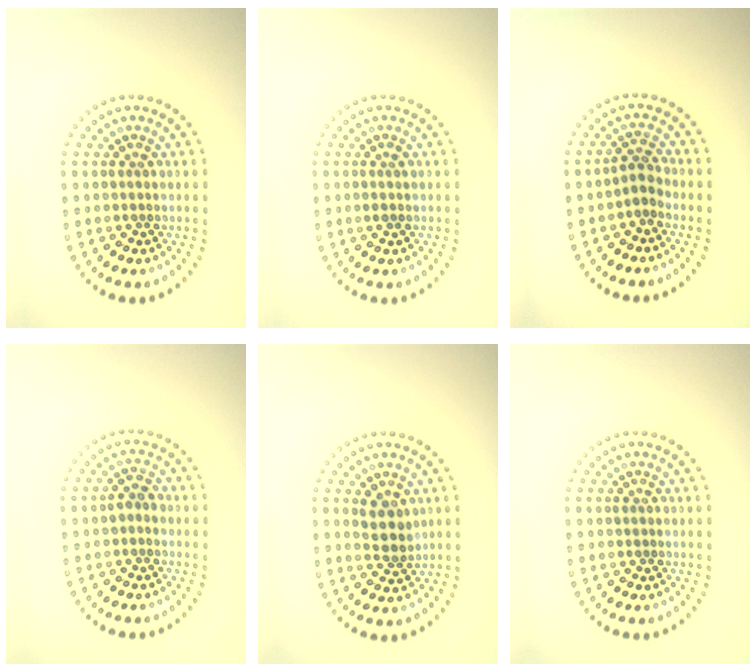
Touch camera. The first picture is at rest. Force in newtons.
{"total": 0.8, "press": 0.8, "slide": 0.3}
{"total": 1.9, "press": 1.3, "slide": 1.3}
{"total": 1.4, "press": 1.3, "slide": 0.3}
{"total": 2.5, "press": 2.3, "slide": 1.0}
{"total": 0.0}